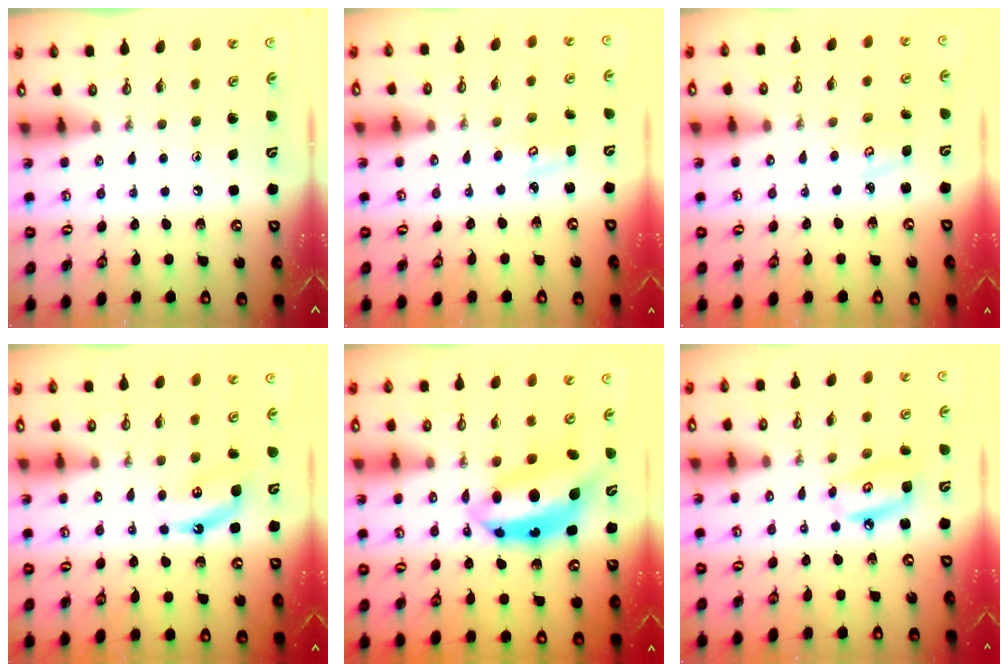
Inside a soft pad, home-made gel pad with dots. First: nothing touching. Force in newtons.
{"total": 2.5, "press": 2.5, "slide": 0.2}
{"total": 2.7, "press": 2.7, "slide": 0.3}
{"total": 5.4, "press": 5.4, "slide": 0.7}
{"total": 11.9, "press": 11.9, "slide": 1.1}
{"total": 7.8, "press": 7.8, "slide": 0.8}